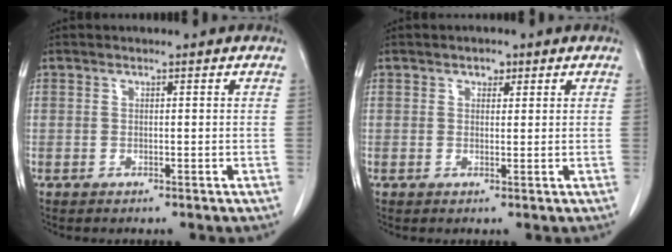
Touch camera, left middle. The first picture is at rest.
{"total": 1.5, "force": [0.9, 1.0, 0.7], "torque": [-0.009, 0.002, 0.013]}